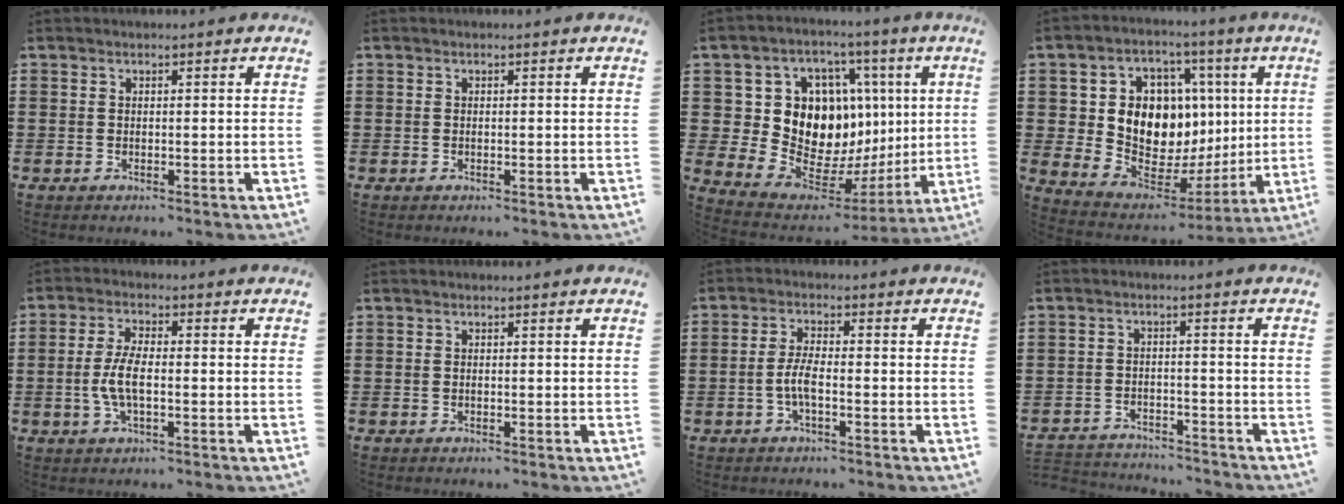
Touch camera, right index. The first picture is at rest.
{"total": 0.0}
{"total": 13.3, "force": [3.2, 10.9, 6.8], "torque": [-0.140, -0.040, 0.070]}
{"total": 11.4, "force": [3.6, 9.3, 5.5], "torque": [-0.120, -0.023, 0.075]}
{"total": 5.2, "force": [-0.9, 1.9, 4.8], "torque": [-0.119, -0.009, -0.027]}
{"total": 0.0}
{"total": 3.8, "force": [-1.2, 1.0, 3.5], "torque": [-0.083, -0.002, -0.030]}
{"total": 3.5, "force": [-3.5, 0.2, -0.1], "torque": [-0.013, -0.004, -0.077]}